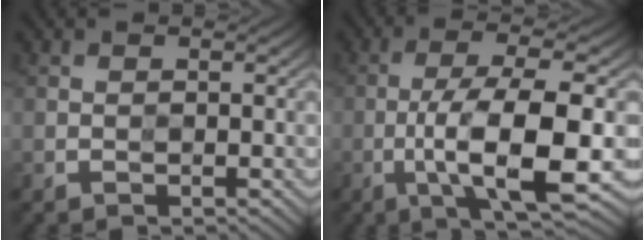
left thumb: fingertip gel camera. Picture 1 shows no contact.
{"total": 10.0, "force": [-2.7, 2.4, 9.3], "torque": [-0.155, 0.001, -0.052]}